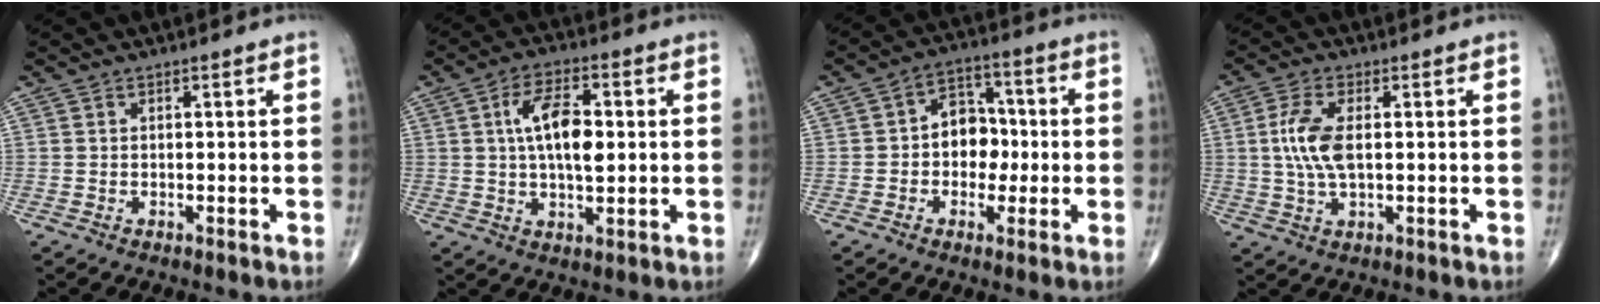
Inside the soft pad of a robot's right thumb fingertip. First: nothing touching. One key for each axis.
{"total": 10.6, "fx": 1.4, "fy": 4.9, "fz": 9.3, "tx": -0.153, "ty": 0.004, "tz": 0.022}
{"total": 8.8, "fx": -0.5, "fy": 6.7, "fz": 5.7, "tx": -0.038, "ty": 0.024, "tz": -0.020}
{"total": 7.7, "fx": 0.8, "fy": 3.4, "fz": 6.9, "tx": -0.156, "ty": 0.001, "tz": 0.014}